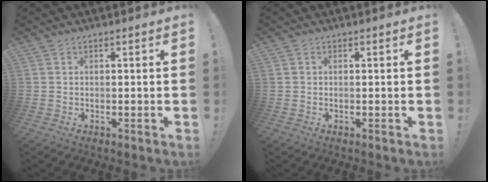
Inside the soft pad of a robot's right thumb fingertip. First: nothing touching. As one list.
[{"total": 0.0}]